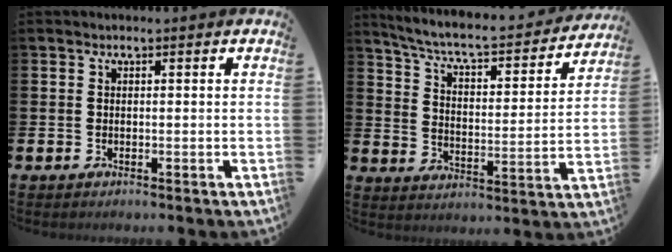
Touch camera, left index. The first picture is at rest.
{"total": 6.7, "force": [6.0, 1.3, 2.8], "torque": [-0.081, -0.046, 0.094]}